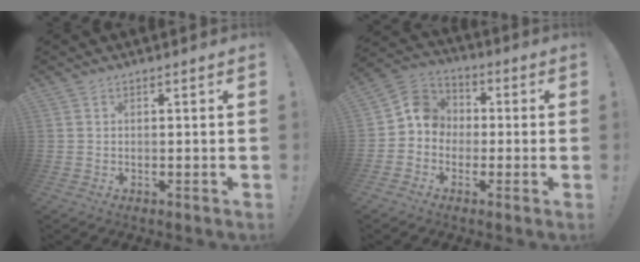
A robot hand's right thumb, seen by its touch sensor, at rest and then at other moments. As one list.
[{"total": 8.8, "force": [-1.2, 8.1, 3.1], "torque": [-0.045, 0.022, -0.017]}]